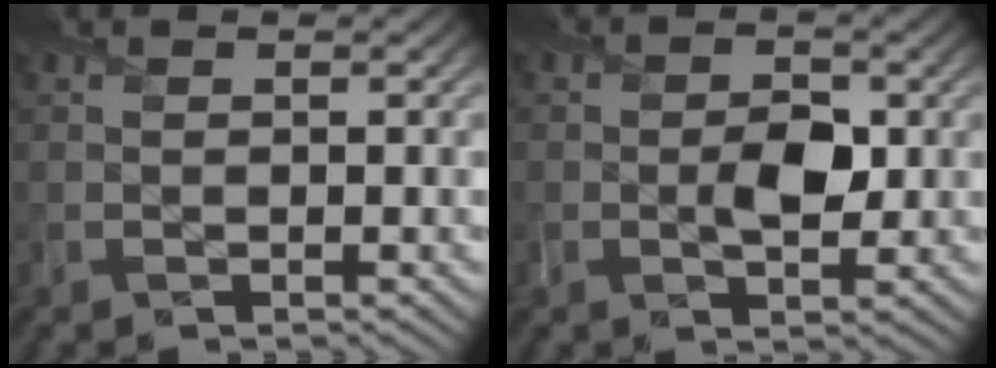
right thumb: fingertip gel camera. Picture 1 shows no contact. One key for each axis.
{"total": 3.4, "fx": -0.4, "fy": 2.1, "fz": 2.7, "tx": -0.048, "ty": -0.007, "tz": -0.008}